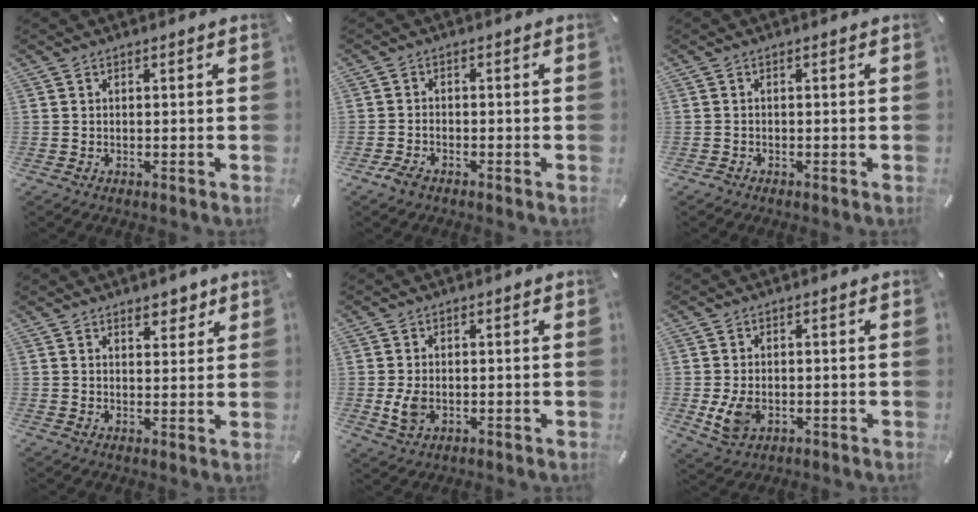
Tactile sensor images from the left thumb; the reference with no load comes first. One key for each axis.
{"total": 2.2, "fx": -1.7, "fy": 1.2, "fz": 0.8, "tx": -0.021, "ty": 0.006, "tz": -0.036}
{"total": 0.8, "fx": -0.6, "fy": 0.4, "fz": 0.0, "tx": 0.001, "ty": 0.003, "tz": -0.015}
{"total": 4.2, "fx": 3.2, "fy": 2.5, "fz": 1.1, "tx": 0.002, "ty": -0.016, "tz": 0.051}
{"total": 4.3, "fx": -0.5, "fy": 3.2, "fz": 2.9, "tx": -0.064, "ty": -0.005, "tz": -0.012}
{"total": 5.6, "fx": -0.9, "fy": 4.2, "fz": 3.7, "tx": -0.088, "ty": -0.007, "tz": -0.020}